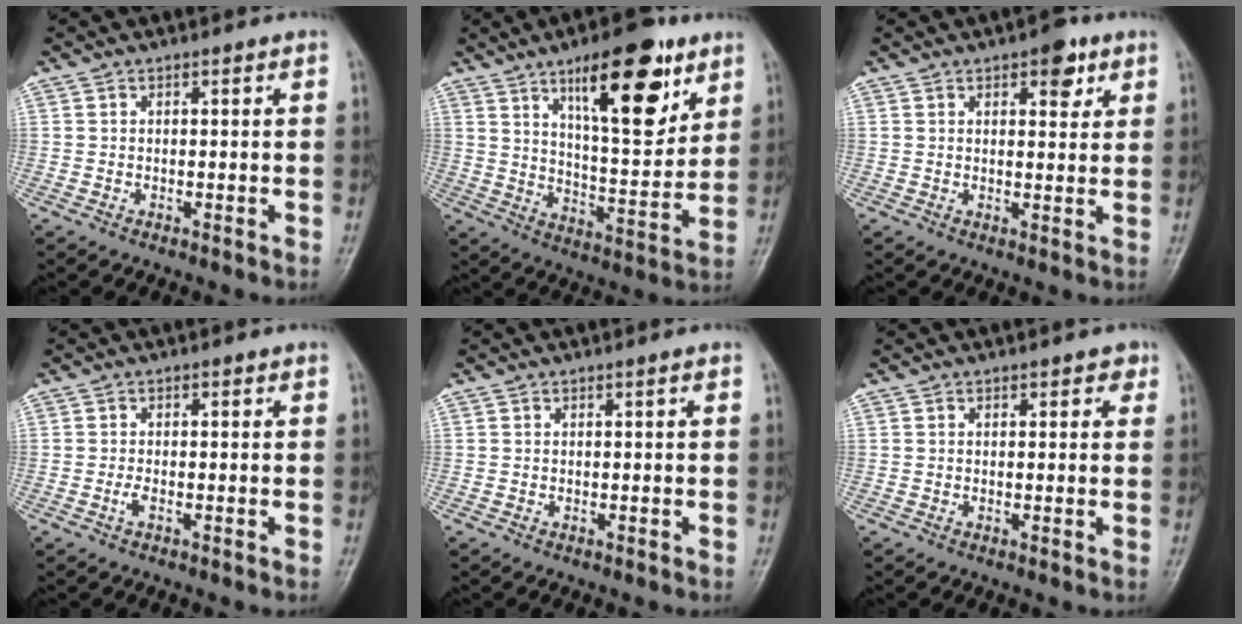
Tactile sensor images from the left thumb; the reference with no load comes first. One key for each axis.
{"total": 18.6, "fx": 10.1, "fy": 6.5, "fz": 14.2, "tx": -0.176, "ty": -0.052, "tz": 0.161}
{"total": 5.3, "fx": 2.9, "fy": 2.7, "fz": 3.6, "tx": -0.025, "ty": -0.010, "tz": 0.032}
{"total": 1.5, "fx": -0.4, "fy": 0.6, "fz": 1.3, "tx": -0.023, "ty": 0.000, "tz": -0.011}
{"total": 0.0}
{"total": 1.7, "fx": 0.9, "fy": 1.2, "fz": 0.9, "tx": 0.009, "ty": 0.000, "tz": 0.005}